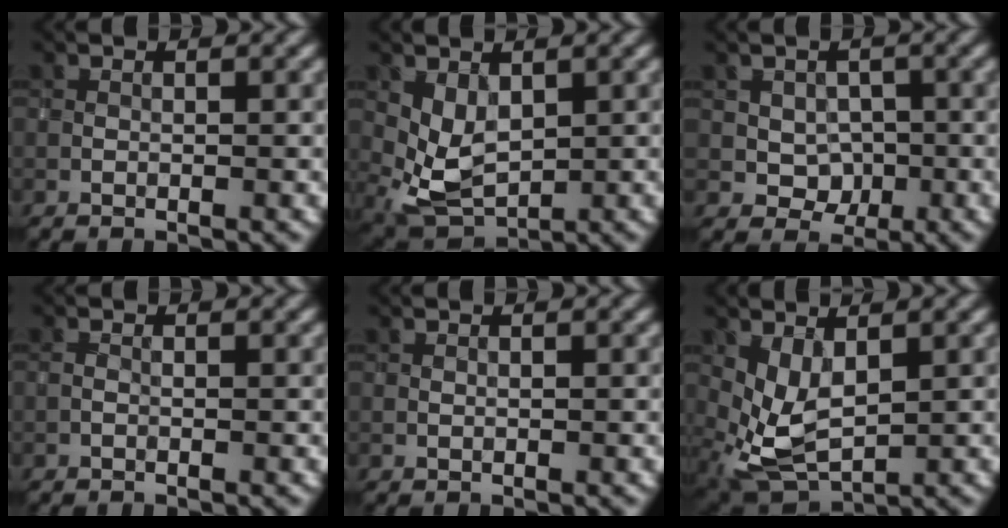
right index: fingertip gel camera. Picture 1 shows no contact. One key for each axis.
{"total": 3.6, "fx": 1.0, "fy": 2.4, "fz": 2.5, "tx": -0.057, "ty": -0.009, "tz": 0.030}
{"total": 2.4, "fx": 0.0, "fy": 2.2, "fz": 1.1, "tx": -0.010, "ty": -0.002, "tz": 0.000}
{"total": 0.0}
{"total": 0.0}
{"total": 3.9, "fx": 1.0, "fy": 2.2, "fz": 3.1, "tx": -0.077, "ty": -0.010, "tz": 0.026}